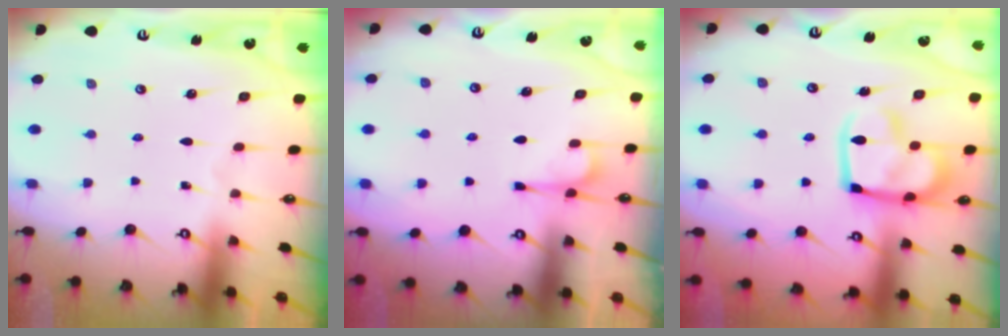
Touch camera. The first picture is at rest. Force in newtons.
{"total": 2.4, "press": 2.3, "slide": 0.8}
{"total": 15.5, "press": 15.3, "slide": 2.0}